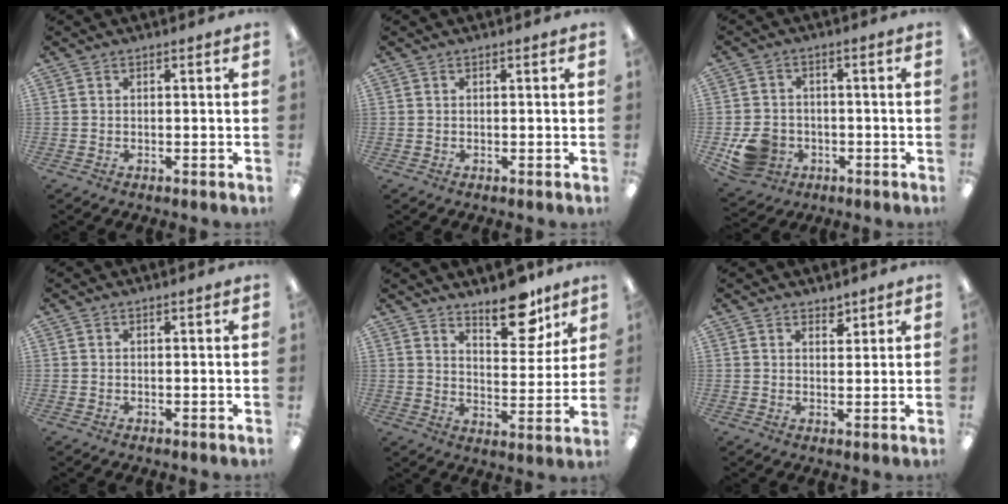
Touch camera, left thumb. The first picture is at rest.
{"total": 0.0}
{"total": 7.7, "force": [-2.9, 6.5, 3.1], "torque": [-0.062, 0.024, -0.048]}
{"total": 0.0}
{"total": 12.6, "force": [9.5, 5.2, 6.4], "torque": [-0.065, -0.067, 0.161]}
{"total": 2.5, "force": [2.2, 1.1, 0.4], "torque": [0.005, -0.015, 0.039]}